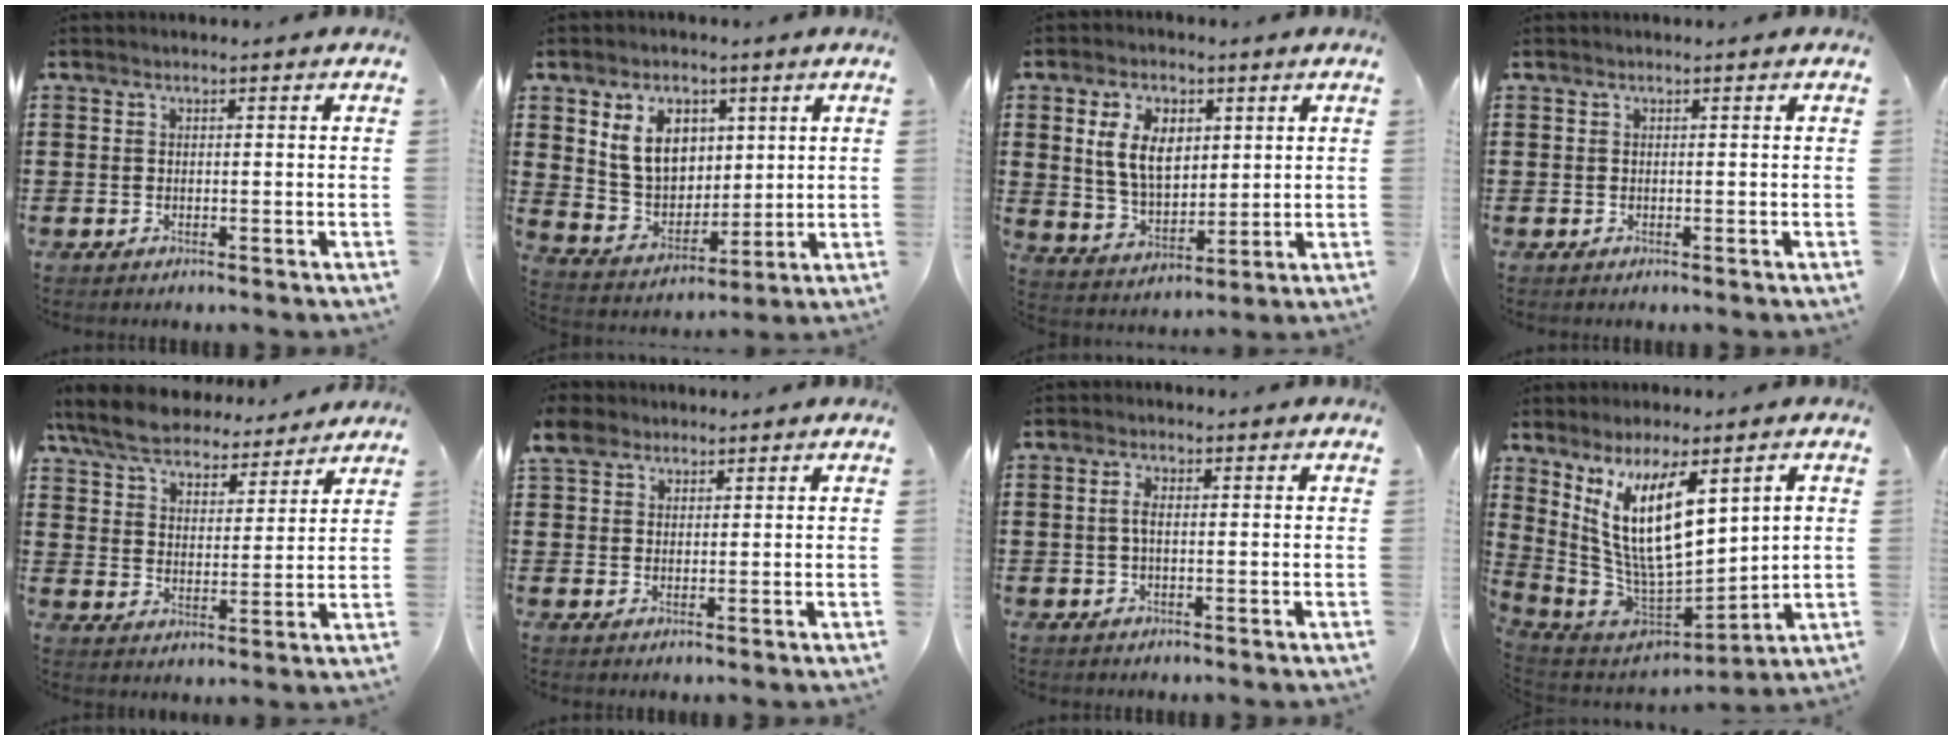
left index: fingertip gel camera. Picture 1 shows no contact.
{"total": 8.6, "force": [3.5, 6.4, 4.5], "torque": [-0.098, 0.014, 0.065]}
{"total": 8.3, "force": [2.9, 5.2, 5.8], "torque": [-0.129, 0.011, 0.051]}
{"total": 0.0}
{"total": 7.4, "force": [6.9, 1.5, 2.3], "torque": [-0.077, -0.035, 0.123]}
{"total": 4.0, "force": [2.8, 2.6, 1.3], "torque": [-0.033, 0.009, 0.051]}
{"total": 2.1, "force": [0.1, 0.8, 1.9], "torque": [-0.045, -0.001, -0.002]}
{"total": 14.2, "force": [4.5, 5.6, 12.3], "torque": [-0.260, -0.019, 0.080]}